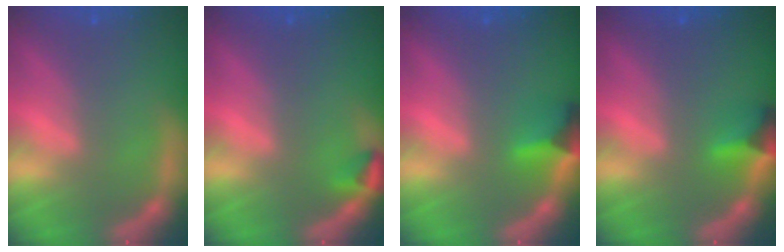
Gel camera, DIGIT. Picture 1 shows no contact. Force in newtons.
{"total": 1.5}
{"total": 3.4}
{"total": 2.9}